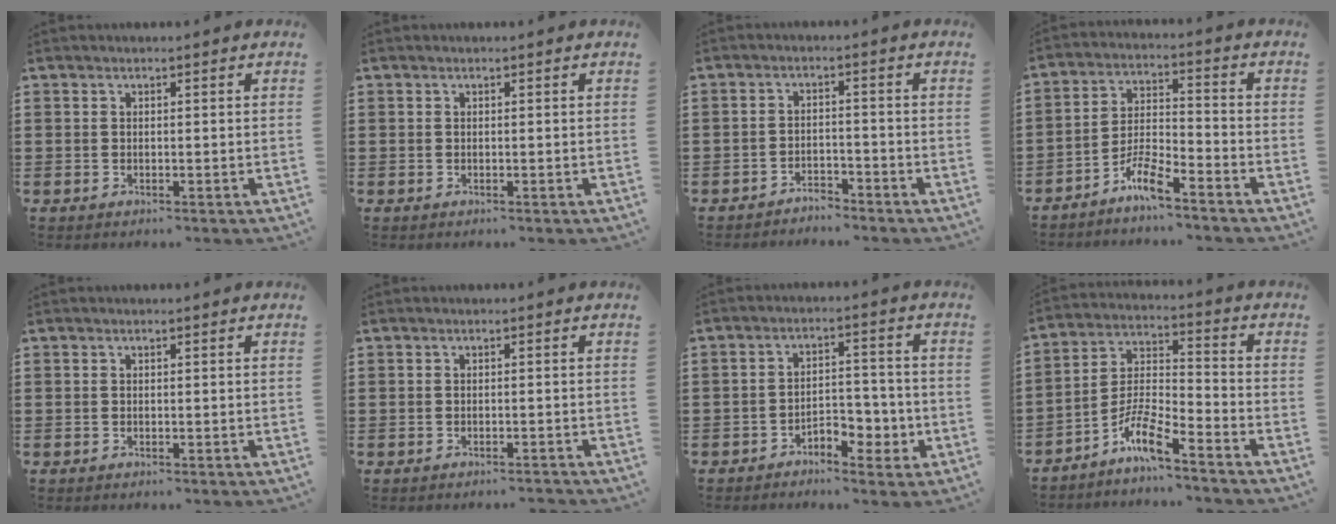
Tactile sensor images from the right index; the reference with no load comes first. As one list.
[{"total": 0.0}, {"total": 2.7, "force": [-2.7, 0.4, 0.0], "torque": [-0.008, 0.002, -0.058]}, {"total": 6.2, "force": [-5.1, 0.8, 3.5], "torque": [-0.082, 0.001, -0.099]}, {"total": 0.0}, {"total": 0.8, "force": [-0.7, -0.1, 0.2], "torque": [-0.005, -0.001, -0.015]}, {"total": 4.6, "force": [-2.8, 2.6, 2.5], "torque": [-0.037, 0.009, -0.056]}, {"total": 7.6, "force": [-5.9, 1.1, 4.6], "torque": [-0.111, -0.007, -0.117]}]